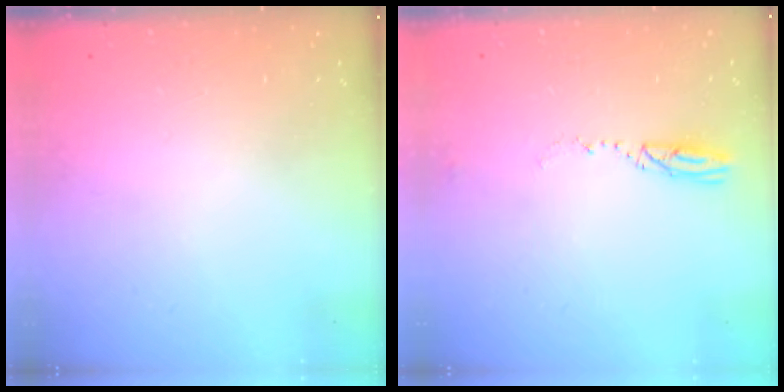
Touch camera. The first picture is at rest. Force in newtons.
{"total": 3.3, "press": 3.2, "slide": 0.5}